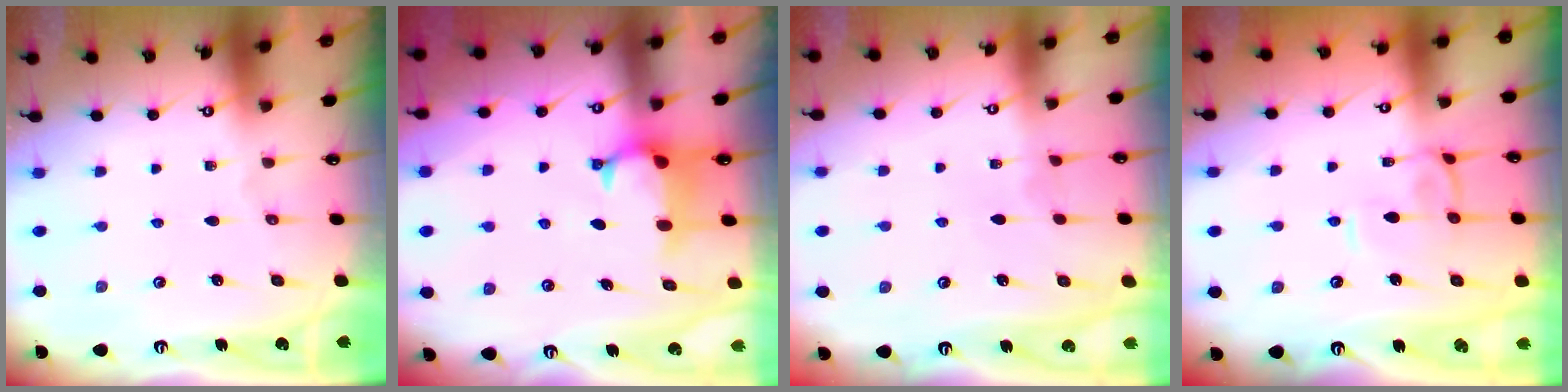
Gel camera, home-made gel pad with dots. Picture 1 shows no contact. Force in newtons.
{"total": 0.9, "press": 0.2, "slide": 0.9}
{"total": 3.6, "press": 3.6, "slide": 0.2}
{"total": 1.5, "press": 1.4, "slide": 0.5}